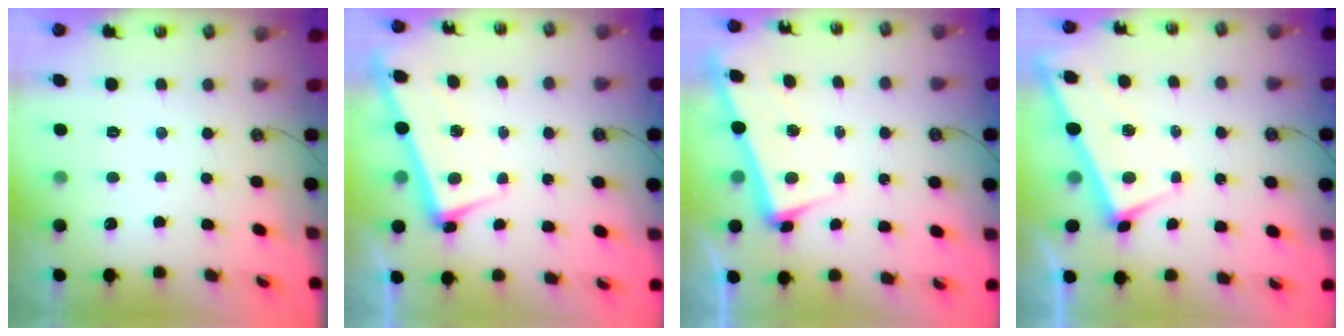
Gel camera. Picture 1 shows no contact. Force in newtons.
{"total": 2.5, "press": 2.5, "slide": 0.6}
{"total": 3.3, "press": 3.1, "slide": 1.1}
{"total": 2.6, "press": 2.6, "slide": 0.2}